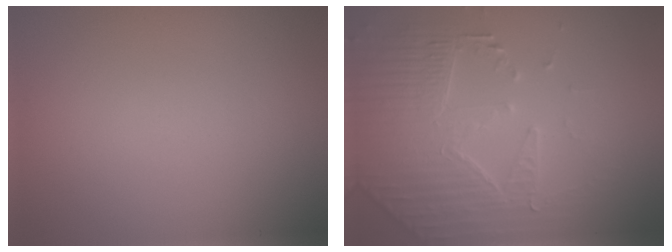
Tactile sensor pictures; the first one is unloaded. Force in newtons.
{"total": 4.4, "press": 4.2, "slide": 1.3}